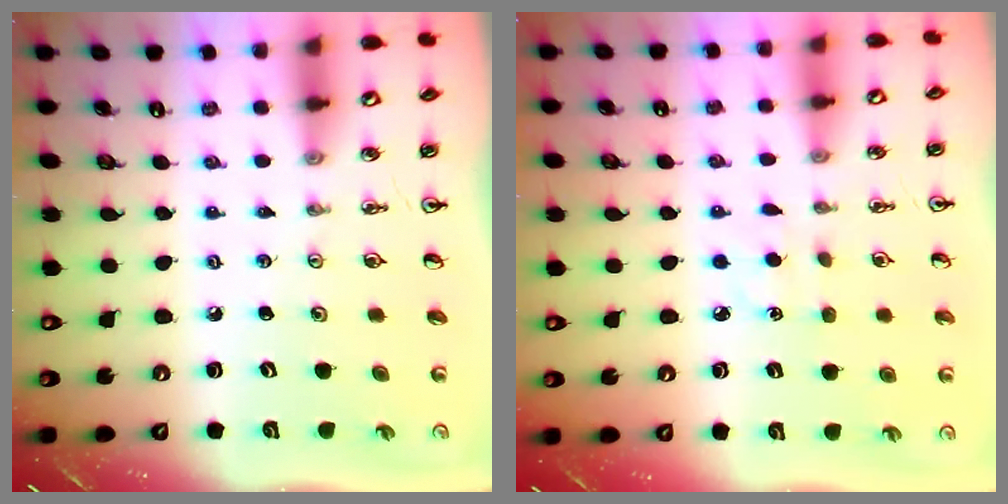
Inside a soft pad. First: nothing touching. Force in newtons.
{"total": 3.8, "press": 3.7, "slide": 0.4}